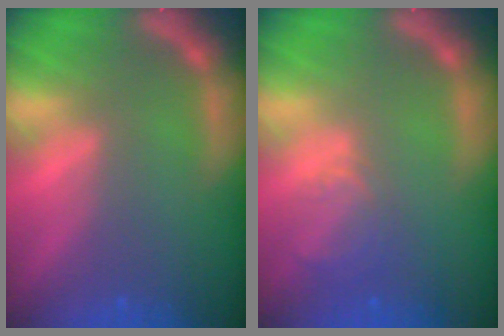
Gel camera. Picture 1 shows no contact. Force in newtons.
{"total": 2.9}